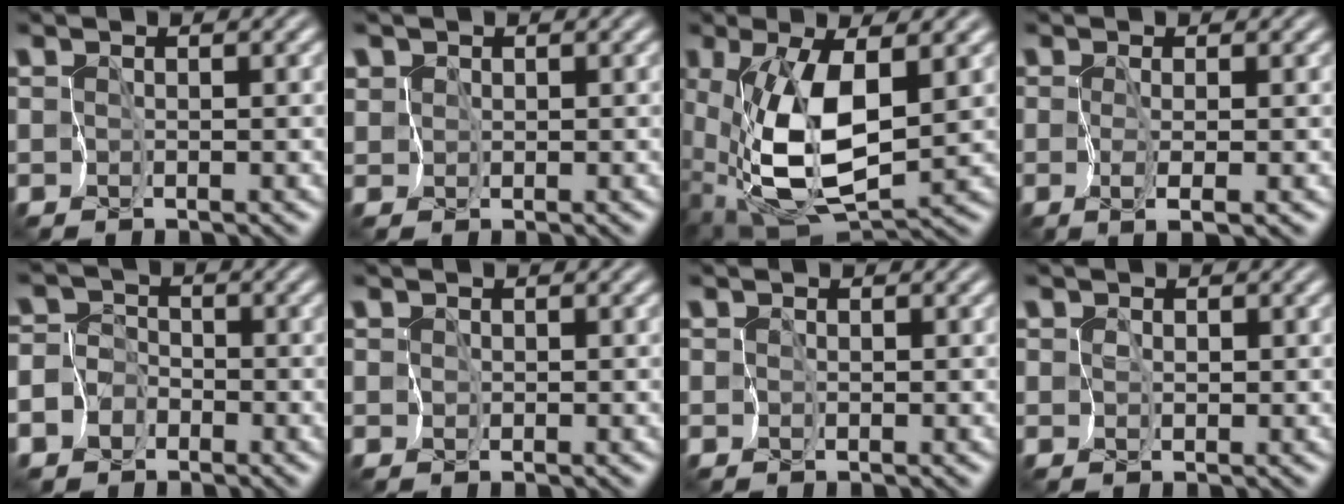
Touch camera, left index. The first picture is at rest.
{"total": 1.2, "force": [0.6, 1.1, 0.0], "torque": [-0.004, 0.001, 0.017]}
{"total": 10.5, "force": [0.2, 4.8, 9.3], "torque": [-0.192, -0.013, 0.006]}
{"total": 1.1, "force": [-0.2, -0.2, 1.1], "torque": [-0.022, -0.004, -0.003]}
{"total": 7.3, "force": [-3.9, 6.2, 0.7], "torque": [-0.018, -0.008, -0.090]}
{"total": 0.0}
{"total": 0.0}
{"total": 0.8, "force": [0.2, 0.7, 0.1], "torque": [-0.002, -0.001, 0.005]}